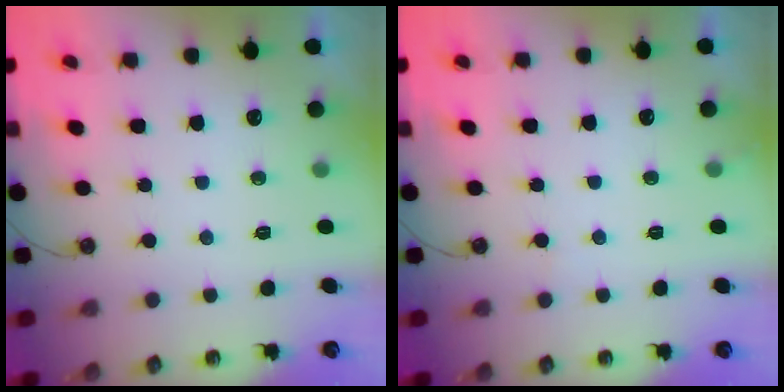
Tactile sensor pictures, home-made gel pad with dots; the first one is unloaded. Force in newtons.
{"total": 4.1, "press": 4.1, "slide": 0.3}